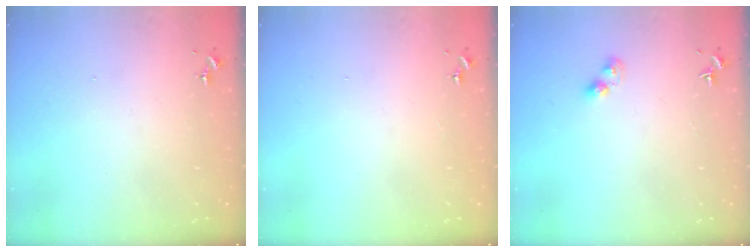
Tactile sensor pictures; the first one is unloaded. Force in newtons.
{"total": 0.0}
{"total": 4.3, "press": 4.2, "slide": 0.5}